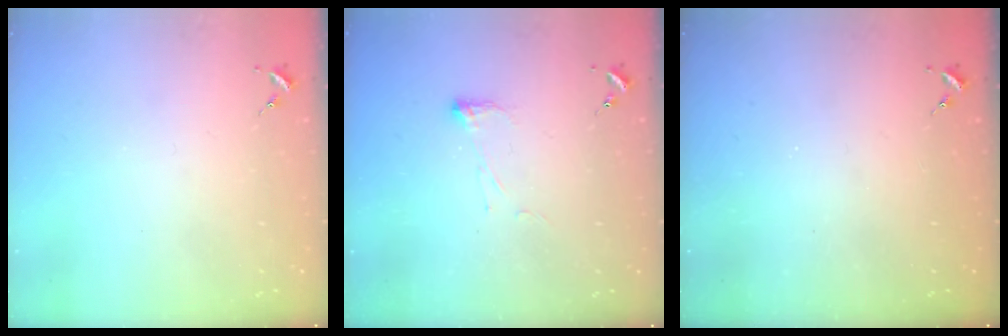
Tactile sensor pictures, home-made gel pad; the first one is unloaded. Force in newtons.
{"total": 4.0, "press": 3.8, "slide": 0.9}
{"total": 0.0}